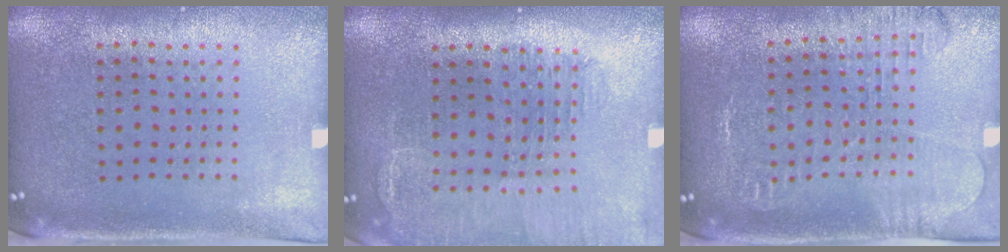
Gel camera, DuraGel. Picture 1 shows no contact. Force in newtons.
{"total": 1.4, "press": 1.4, "slide": 0.1}
{"total": 1.8, "press": 1.8, "slide": 0.4}